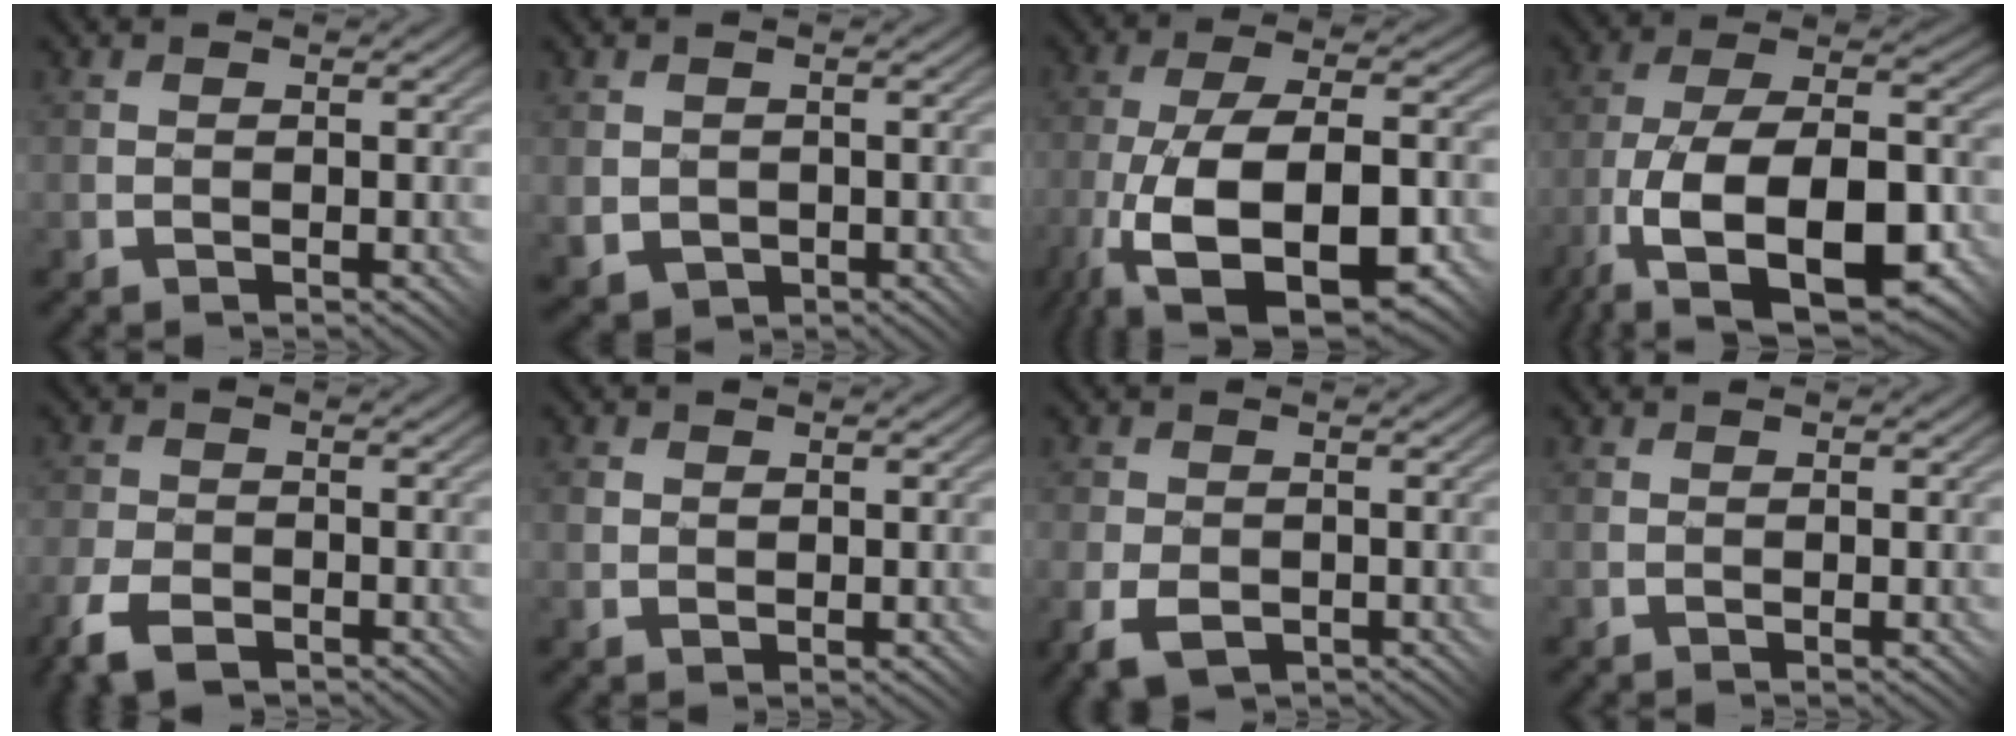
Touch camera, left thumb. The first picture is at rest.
{"total": 3.0, "force": [-0.2, 2.8, 1.1], "torque": [-0.038, -0.018, 0.000]}
{"total": 15.7, "force": [-7.2, 6.5, 12.4], "torque": [-0.240, -0.014, -0.124]}
{"total": 15.8, "force": [-7.3, 6.6, 12.4], "torque": [-0.222, 0.000, -0.142]}
{"total": 6.4, "force": [-4.0, 3.4, 3.7], "torque": [-0.095, -0.014, -0.074]}
{"total": 1.5, "force": [0.5, 1.2, 0.7], "torque": [-0.017, 0.001, 0.013]}
{"total": 4.7, "force": [-2.3, 3.0, 2.8], "torque": [-0.063, -0.015, -0.039]}
{"total": 0.0}